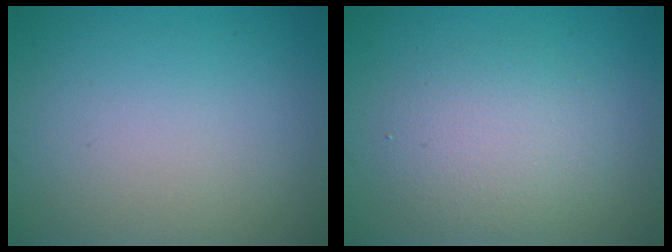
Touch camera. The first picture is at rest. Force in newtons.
{"total": 3.6, "press": 3.6, "slide": 0.1}